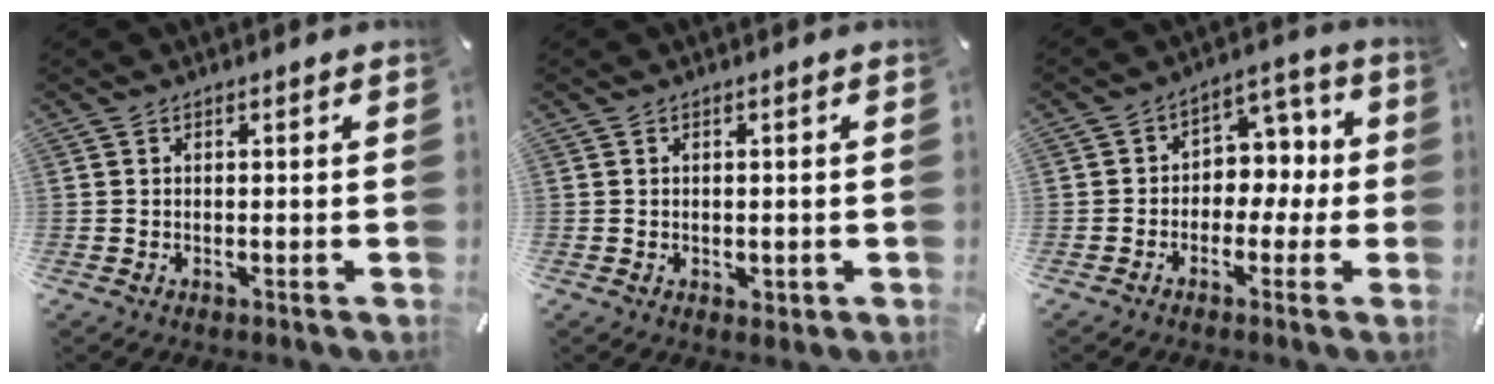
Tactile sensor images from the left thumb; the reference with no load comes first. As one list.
[{"total": 1.3, "force": [-0.1, 1.1, 0.6], "torque": [-0.011, 0.004, -0.003]}, {"total": 7.4, "force": [-1.3, 6.6, 3.0], "torque": [-0.031, 0.012, -0.030]}]